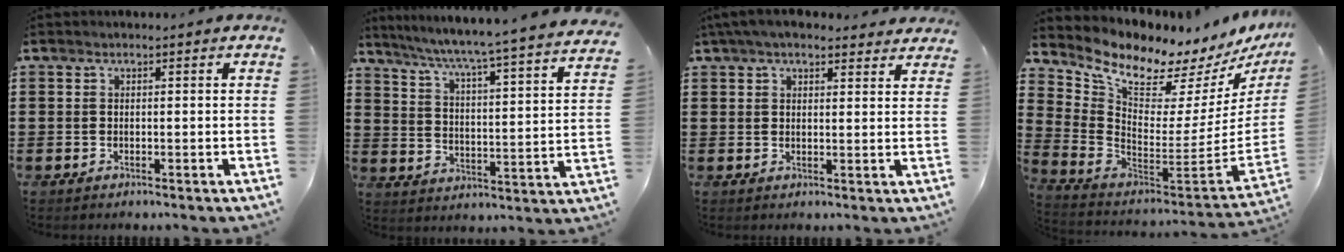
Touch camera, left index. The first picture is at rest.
{"total": 4.9, "force": [4.1, -1.2, 2.3], "torque": [-0.065, -0.050, 0.057]}
{"total": 4.6, "force": [4.1, 1.1, 2.0], "torque": [-0.050, -0.003, 0.076]}
{"total": 8.1, "force": [7.6, 1.5, 2.5], "torque": [-0.092, -0.076, 0.127]}